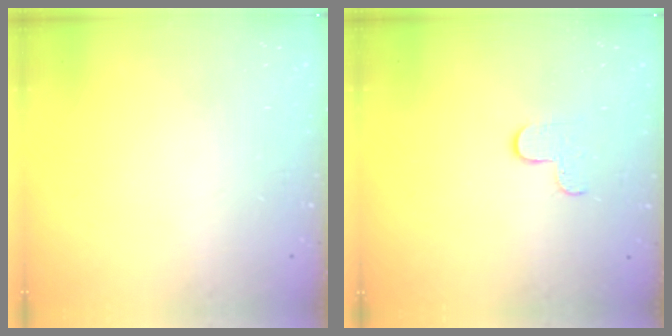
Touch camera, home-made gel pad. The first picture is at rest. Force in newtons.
{"total": 2.9, "press": 2.9, "slide": 0.3}